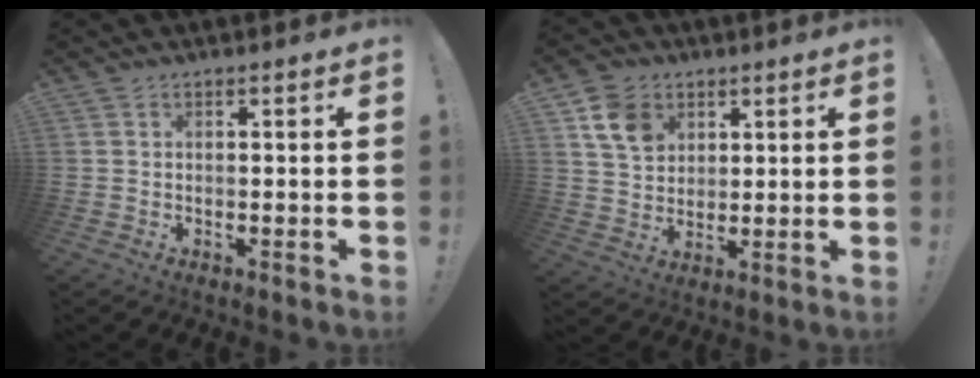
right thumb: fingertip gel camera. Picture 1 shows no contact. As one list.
[{"total": 10.3, "force": [5.3, 7.7, 4.2], "torque": [-0.063, -0.019, 0.105]}]